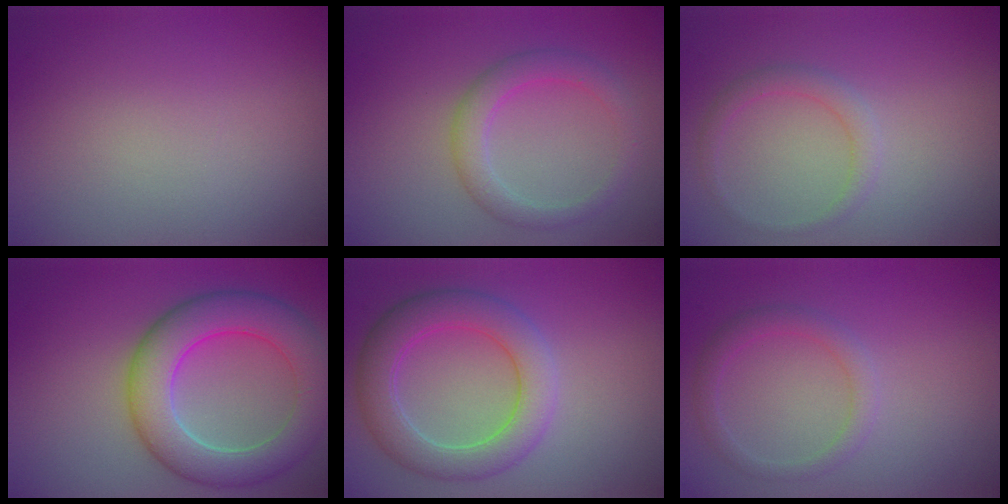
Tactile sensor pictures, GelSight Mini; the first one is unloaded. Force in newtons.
{"total": 2.9, "press": 2.9, "slide": 0.1}
{"total": 1.6, "press": 1.6, "slide": 0.2}
{"total": 7.5, "press": 7.5, "slide": 0.7}
{"total": 5.4, "press": 5.4, "slide": 0.1}
{"total": 1.9, "press": 1.9, "slide": 0.1}